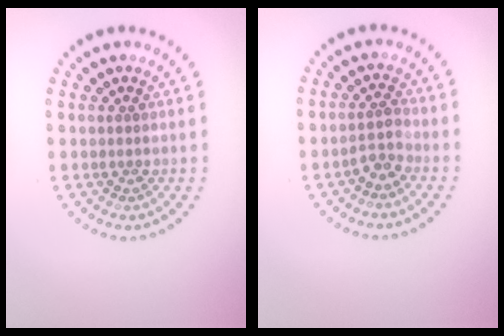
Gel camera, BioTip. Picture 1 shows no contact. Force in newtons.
{"total": 1.6, "press": 1.3, "slide": 0.9}